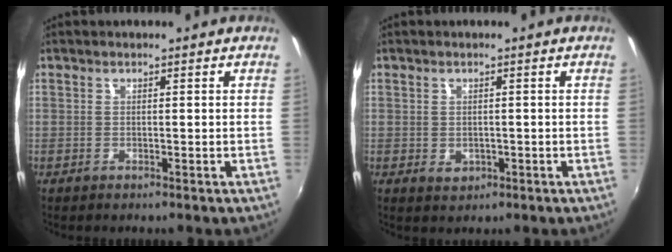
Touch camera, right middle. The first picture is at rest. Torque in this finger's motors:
{"motor_torque": [0.49, -0.38, 0.12, 0.00]}